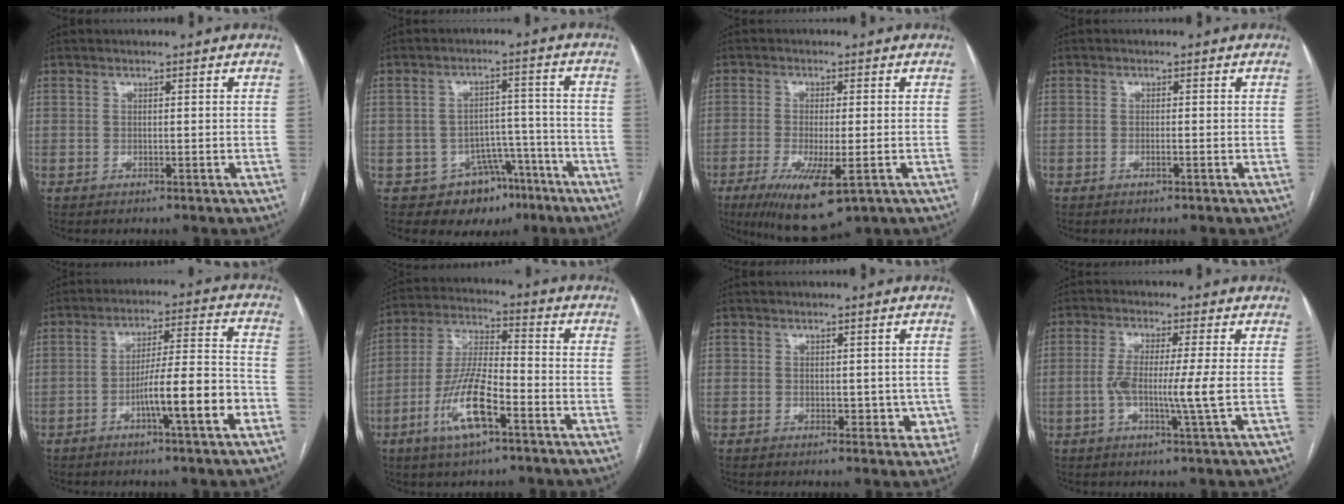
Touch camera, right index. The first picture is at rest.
{"total": 8.2, "force": [-5.1, 6.1, 2.1], "torque": [-0.009, 0.037, -0.064]}
{"total": 10.1, "force": [-4.7, 2.2, 8.7], "torque": [-0.153, -0.029, -0.072]}
{"total": 0.8, "force": [-0.4, 0.1, 0.7], "torque": [-0.016, 0.000, -0.003]}
{"total": 10.0, "force": [-4.2, 0.4, 9.1], "torque": [-0.143, 0.012, -0.062]}
{"total": 12.0, "force": [-5.4, 2.8, 10.4], "torque": [-0.214, -0.003, -0.100]}
{"total": 3.2, "force": [0.0, 2.6, 1.8], "torque": [-0.008, 0.007, 0.007]}
{"total": 6.7, "force": [-0.8, -0.6, 6.6], "torque": [-0.126, -0.007, -0.015]}